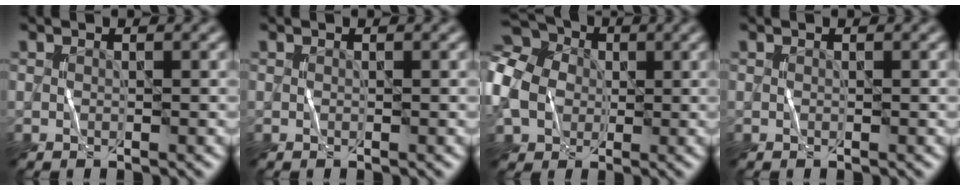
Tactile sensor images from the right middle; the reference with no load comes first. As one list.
[{"total": 0.0}, {"total": 11.5, "force": [-0.2, 9.5, 6.5], "torque": [-0.150, 0.015, -0.039]}, {"total": 0.0}]